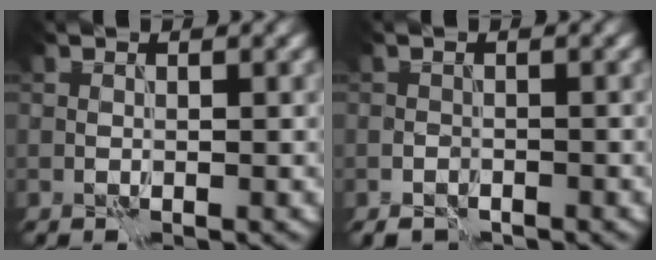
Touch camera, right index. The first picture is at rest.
{"total": 1.6, "force": [-1.4, 0.7, 0.4], "torque": [-0.009, -0.001, -0.026]}